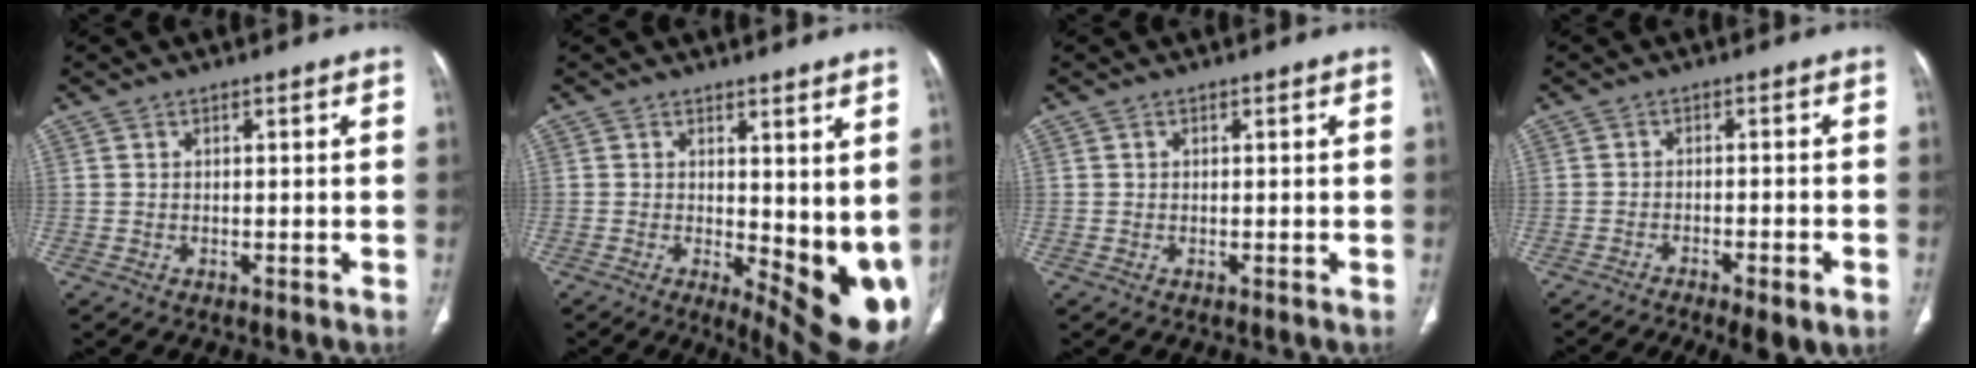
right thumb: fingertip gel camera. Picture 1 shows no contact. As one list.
[{"total": 12.3, "force": [1.1, 5.0, 11.2], "torque": [-0.134, -0.035, 0.030]}, {"total": 0.0}, {"total": 11.3, "force": [-7.6, 3.3, 7.8], "torque": [-0.120, 0.016, -0.107]}]